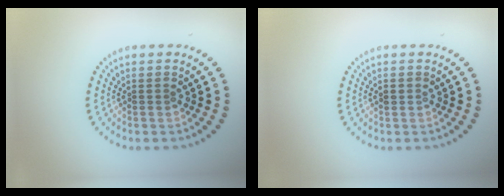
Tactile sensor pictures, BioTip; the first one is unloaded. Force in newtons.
{"total": 0.9, "press": 0.9, "slide": 0.1}